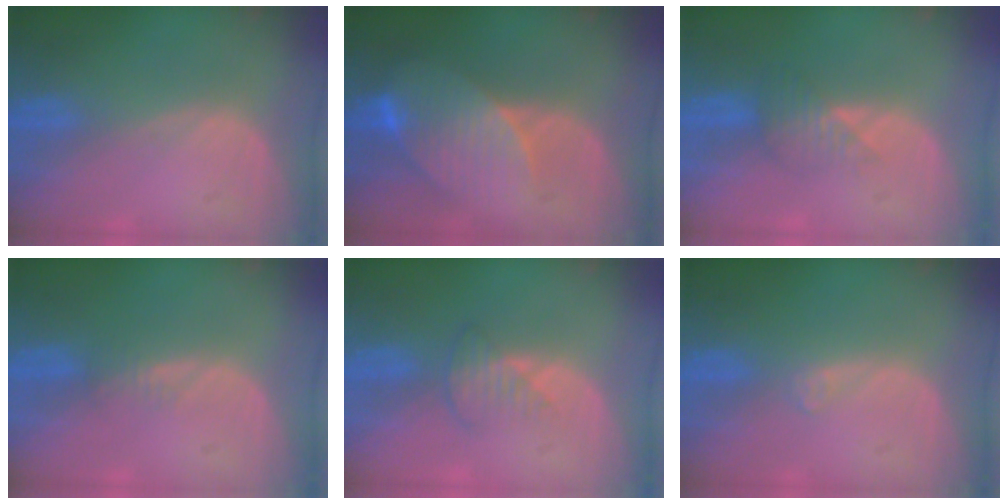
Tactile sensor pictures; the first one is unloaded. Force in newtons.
{"total": 8.2, "press": 7.6, "slide": 3.1}
{"total": 3.5, "press": 3.1, "slide": 1.6}
{"total": 1.3, "press": 1.2, "slide": 0.2}
{"total": 3.0, "press": 2.8, "slide": 1.1}
{"total": 0.9, "press": 0.8, "slide": 0.2}